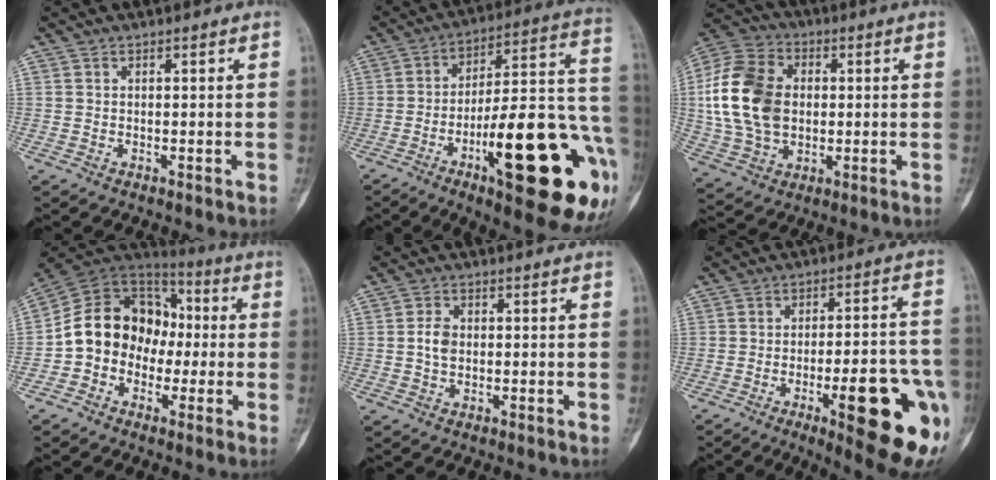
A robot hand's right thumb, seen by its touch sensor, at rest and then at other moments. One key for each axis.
{"total": 29.7, "fx": -10.5, "fy": 8.2, "fz": 26.6, "tx": -0.327, "ty": 0.040, "tz": -0.146}
{"total": 18.2, "fx": 1.2, "fy": 13.0, "fz": 12.8, "tx": -0.237, "ty": 0.013, "tz": 0.021}
{"total": 15.3, "fx": -2.0, "fy": 12.6, "fz": 8.4, "tx": -0.110, "ty": 0.052, "tz": -0.046}
{"total": 3.3, "fx": 0.0, "fy": 2.3, "fz": 2.4, "tx": -0.043, "ty": 0.005, "tz": -0.003}
{"total": 19.8, "fx": -7.4, "fy": 4.9, "fz": 17.7, "tx": -0.182, "ty": 0.016, "tz": -0.088}